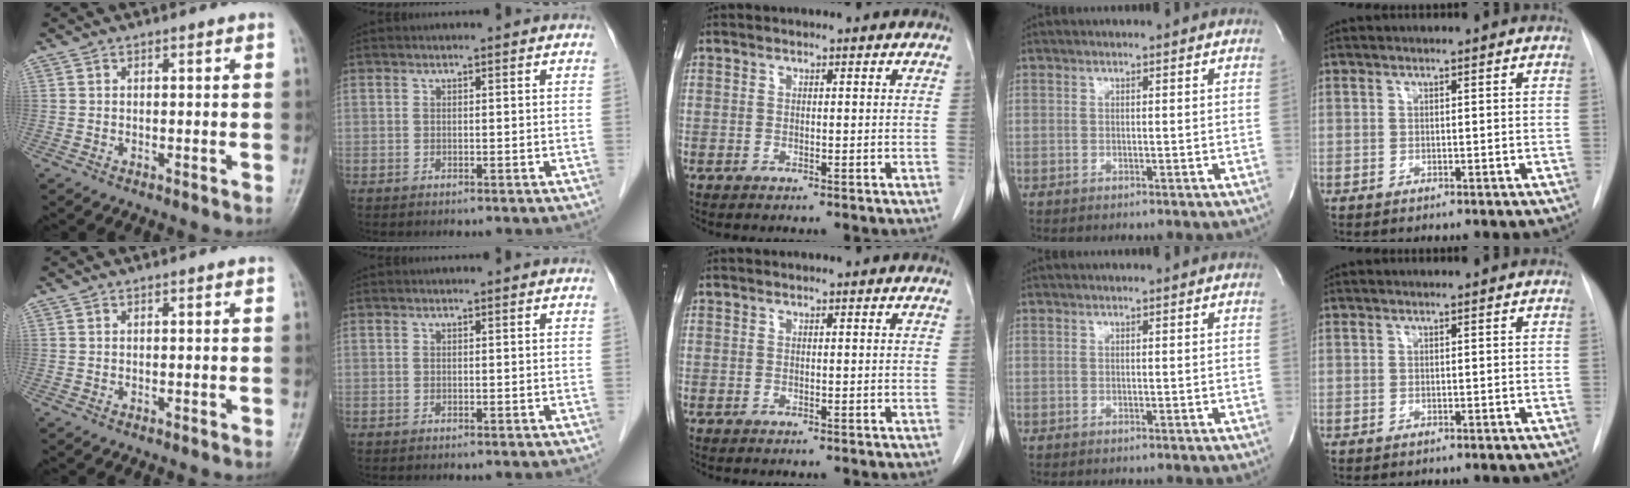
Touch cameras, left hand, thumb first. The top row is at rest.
{}